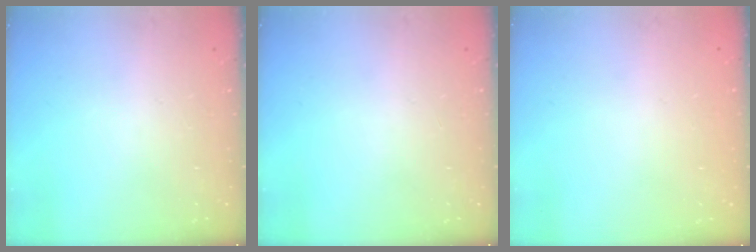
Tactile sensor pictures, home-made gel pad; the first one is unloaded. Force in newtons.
{"total": 0.0}
{"total": 0.0}